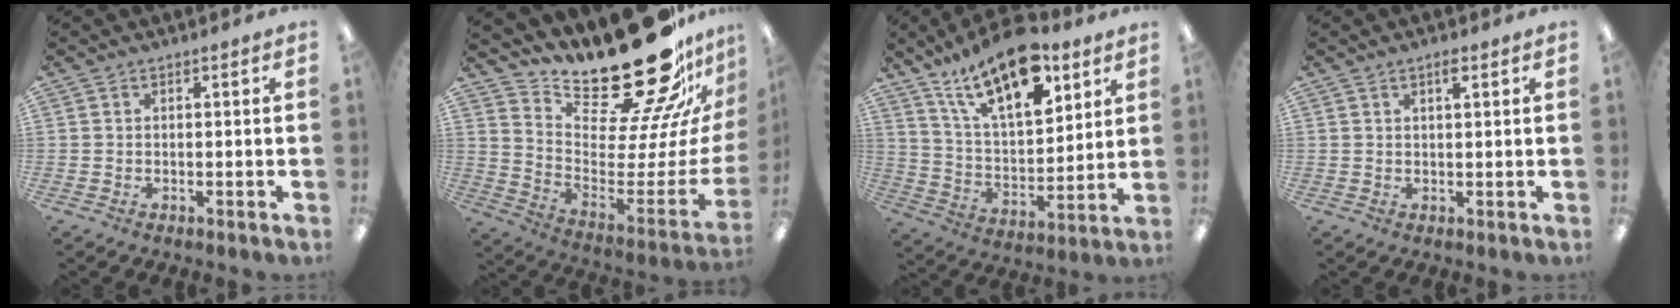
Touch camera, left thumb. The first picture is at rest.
{"total": 28.9, "force": [21.7, 9.5, 16.5], "torque": [-0.208, -0.189, 0.388]}
{"total": 20.0, "force": [13.3, 8.3, 12.4], "torque": [-0.223, -0.069, 0.227]}
{"total": 2.1, "force": [1.4, 0.5, 1.5], "torque": [-0.024, 0.000, 0.022]}